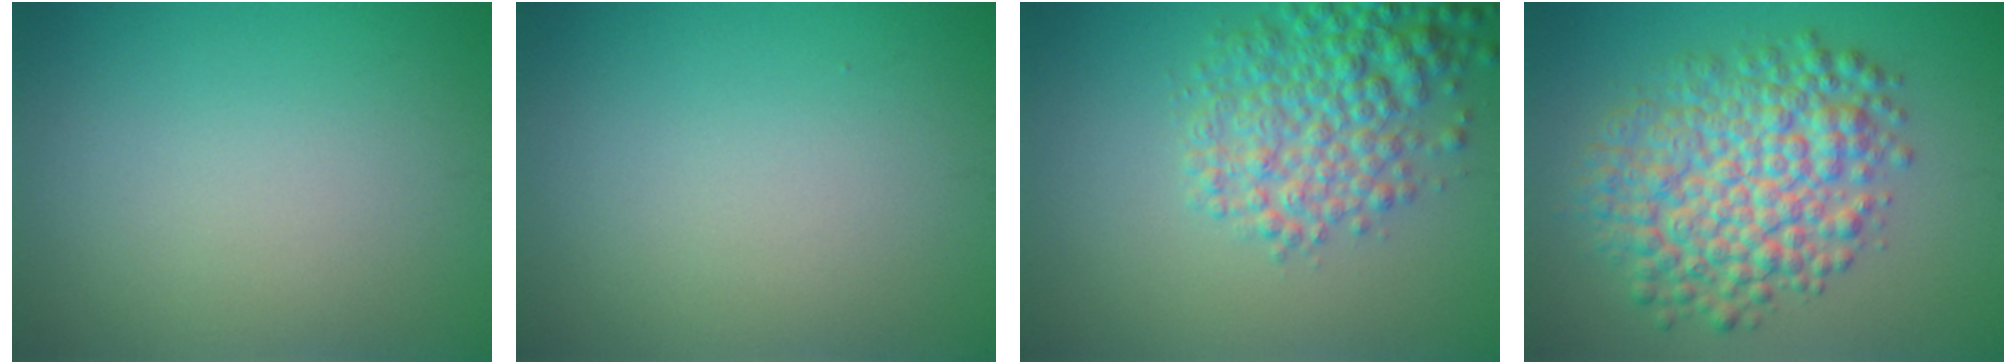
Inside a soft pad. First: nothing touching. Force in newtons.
{"total": 0.0}
{"total": 5.7, "press": 5.7, "slide": 0.2}
{"total": 8.2, "press": 8.2, "slide": 0.1}